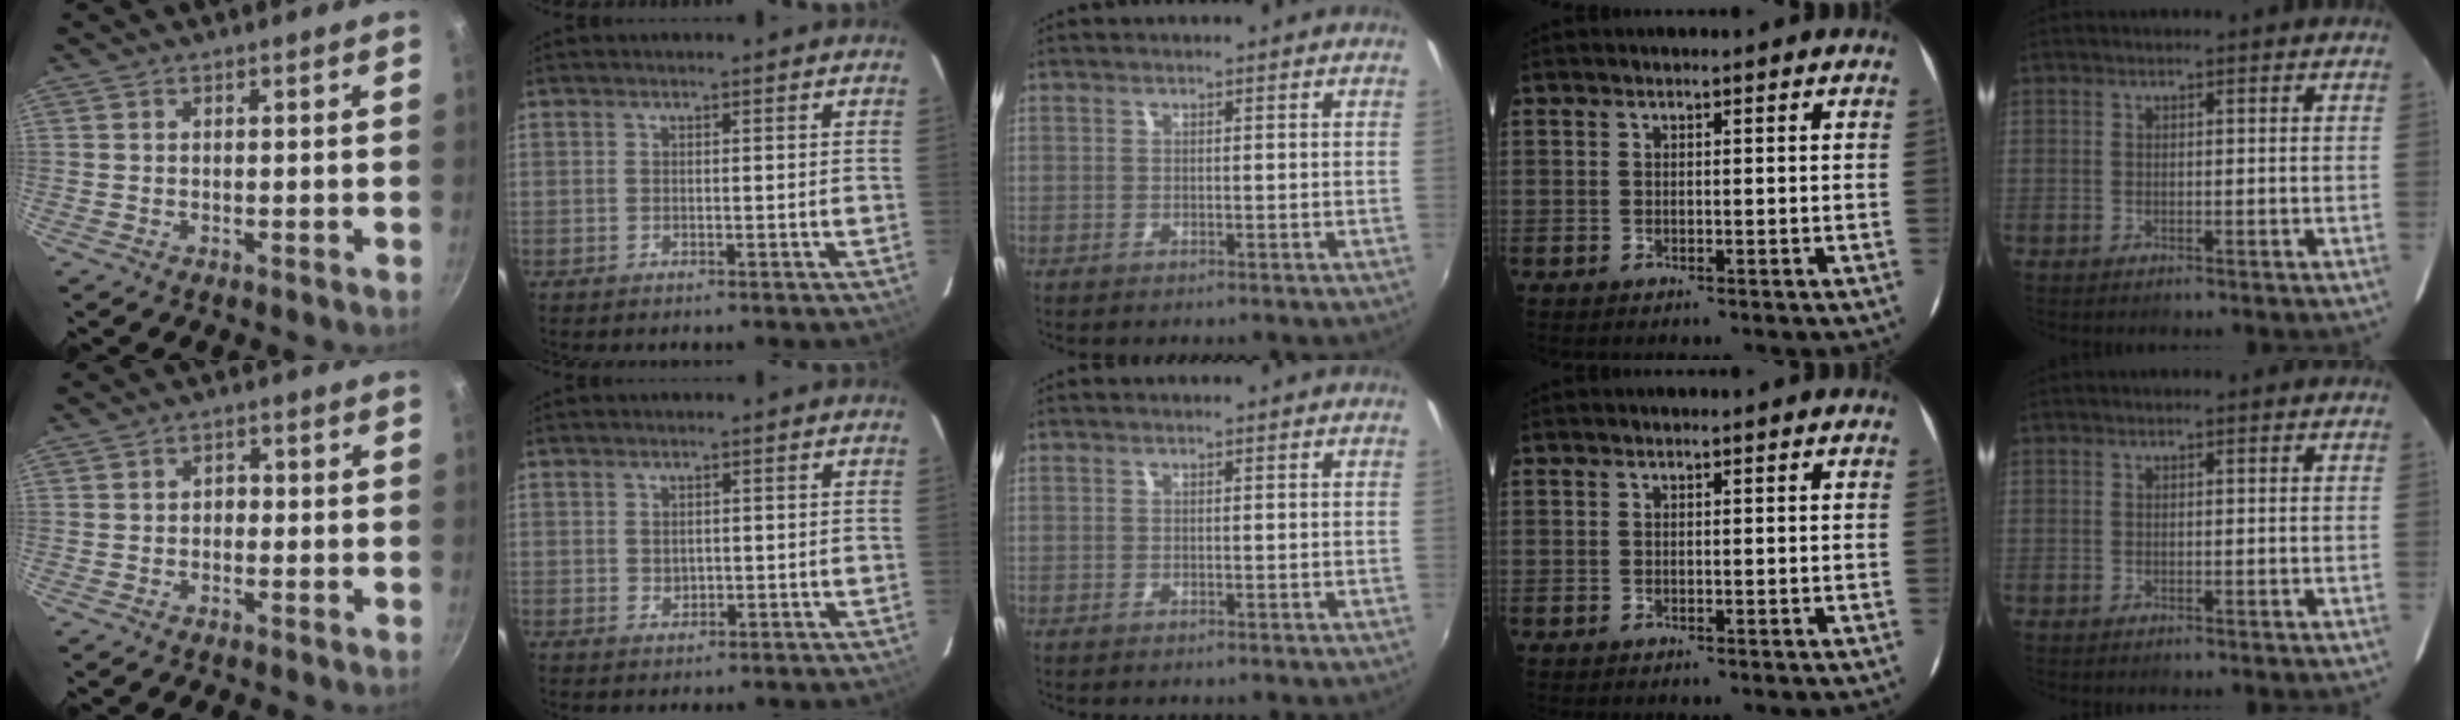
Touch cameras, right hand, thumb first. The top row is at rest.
{"thumb": {"total": 1.9, "force": [-0.4, 1.6, 1.0], "torque": [-0.009, 0.007, -0.007]}, "index": {"total": 1.6, "force": [0.2, 1.4, 0.7], "torque": [-0.008, 0.001, 0.007]}}